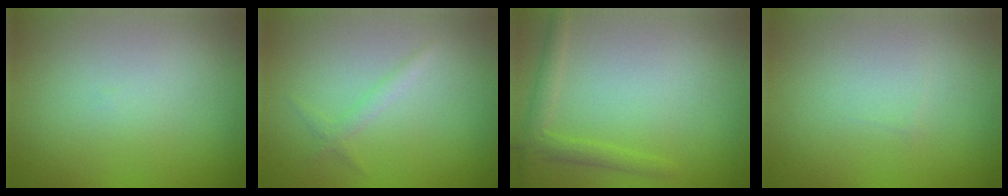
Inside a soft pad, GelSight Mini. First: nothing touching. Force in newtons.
{"total": 1.1, "press": 1.1, "slide": 0.1}
{"total": 2.0, "press": 2.0, "slide": 0.1}
{"total": 0.0}